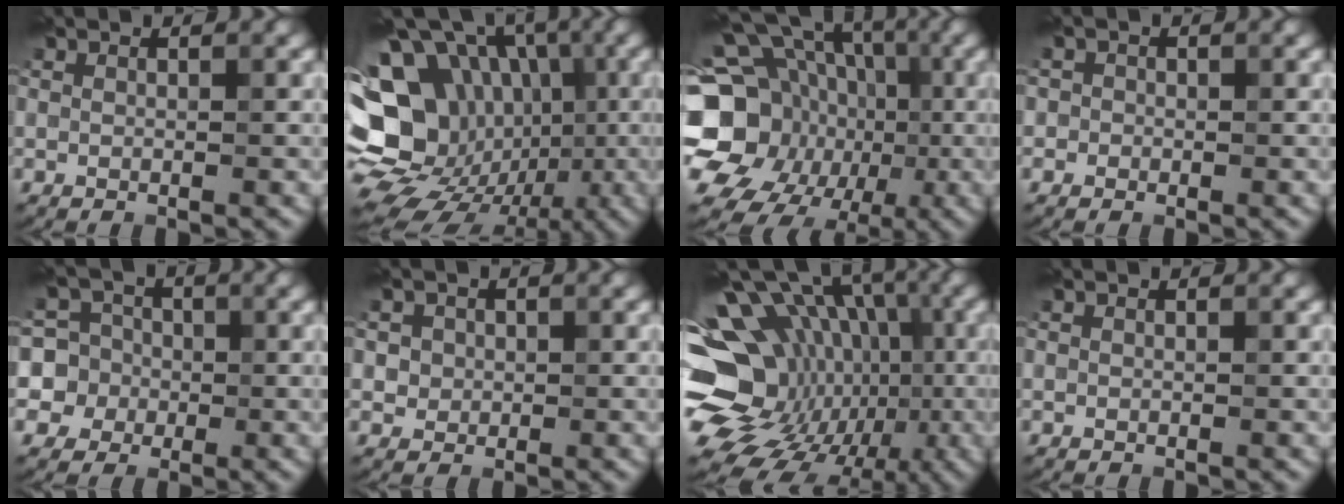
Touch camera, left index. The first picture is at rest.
{"total": 19.6, "force": [-1.9, 16.3, 10.8], "torque": [-0.194, 0.034, -0.050]}
{"total": 21.3, "force": [-4.5, 18.7, 9.1], "torque": [-0.190, -0.004, -0.103]}
{"total": 0.8, "force": [-0.3, 0.7, -0.1], "torque": [0.006, -0.001, -0.006]}
{"total": 7.8, "force": [0.6, 7.6, 1.9], "torque": [-0.039, 0.035, -0.009]}
{"total": 1.8, "force": [0.3, 1.7, 0.5], "torque": [-0.016, 0.001, 0.021]}
{"total": 18.1, "force": [-3.2, 13.8, 11.2], "torque": [-0.167, 0.028, -0.042]}
{"total": 0.0}